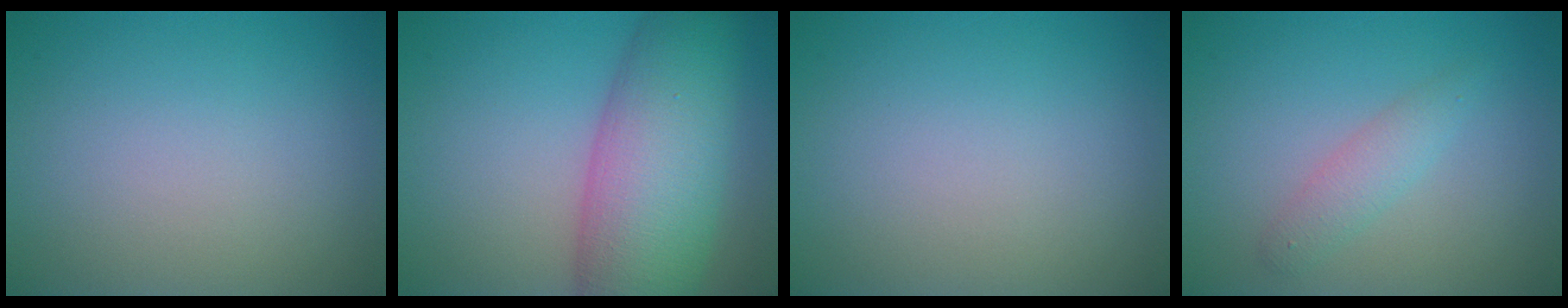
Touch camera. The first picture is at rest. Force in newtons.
{"total": 11.0, "press": 11.0, "slide": 0.3}
{"total": 0.0}
{"total": 1.9, "press": 1.9, "slide": 0.0}